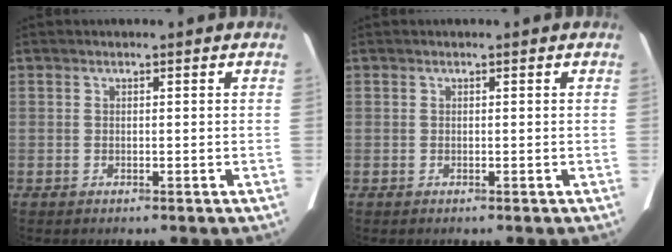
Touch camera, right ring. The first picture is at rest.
{"total": 0.0}